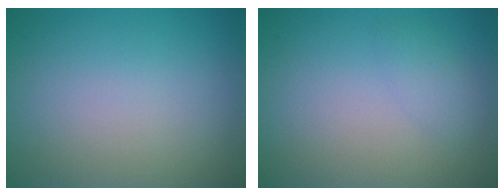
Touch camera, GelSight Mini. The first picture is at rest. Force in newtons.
{"total": 1.2, "press": 1.2, "slide": 0.1}